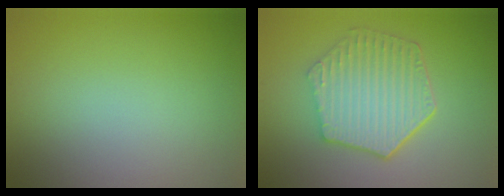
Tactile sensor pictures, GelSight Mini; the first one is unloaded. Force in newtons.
{"total": 6.4, "press": 4.9, "slide": 4.1}